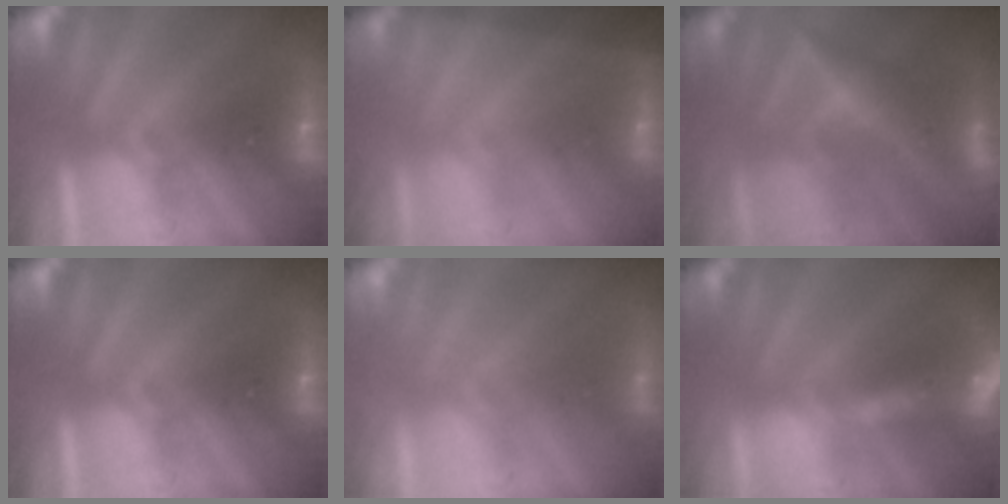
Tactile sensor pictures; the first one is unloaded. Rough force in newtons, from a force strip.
{"total": 1.4}
{"total": 7.9}
{"total": 0.0}
{"total": 2.5}
{"total": 6.8}